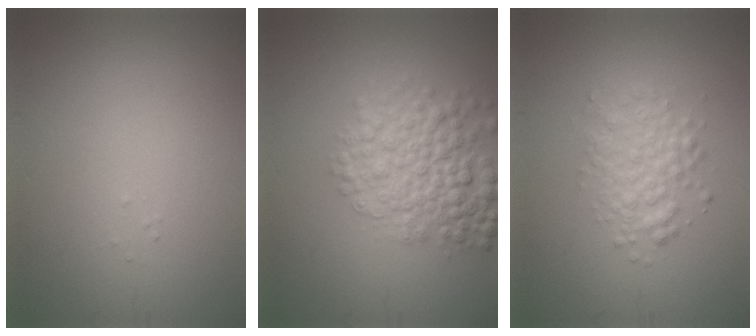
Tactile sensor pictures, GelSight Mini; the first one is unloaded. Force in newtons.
{"total": 5.9, "press": 5.9, "slide": 0.2}
{"total": 3.0, "press": 3.0, "slide": 0.1}